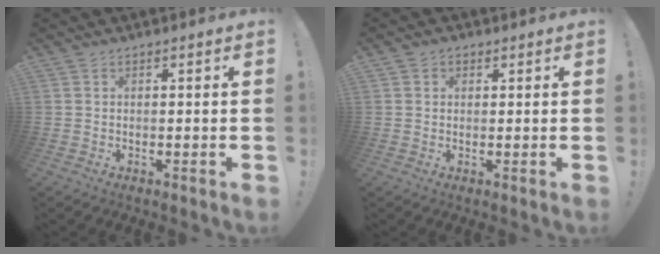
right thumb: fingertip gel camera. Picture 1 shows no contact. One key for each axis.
{"total": 1.7, "fx": 0.7, "fy": 1.5, "fz": 0.5, "tx": 0.004, "ty": -0.006, "tz": 0.011}